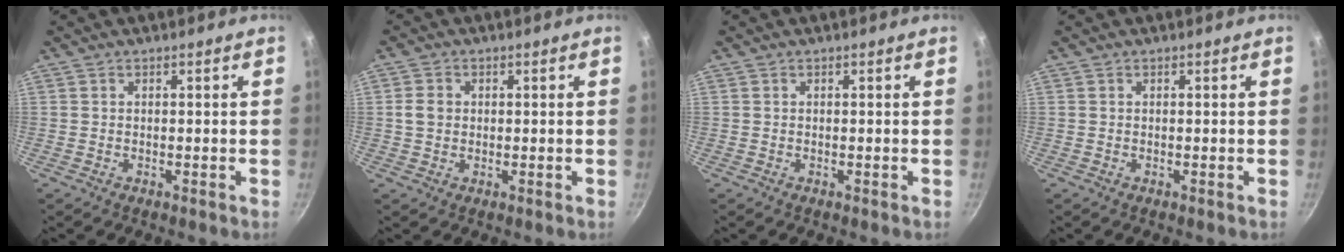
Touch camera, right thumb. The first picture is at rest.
{"total": 3.2, "force": [0.3, 2.7, 1.7], "torque": [-0.020, 0.005, 0.001]}
{"total": 0.0}
{"total": 0.0}